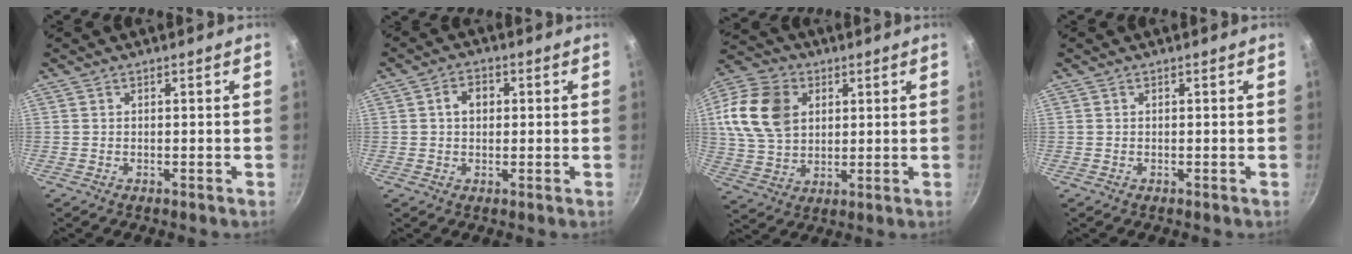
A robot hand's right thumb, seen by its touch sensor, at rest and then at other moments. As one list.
[{"total": 4.0, "force": [0.7, 3.0, 2.5], "torque": [-0.023, 0.008, 0.006]}, {"total": 16.0, "force": [4.1, 11.9, 9.9], "torque": [-0.176, -0.002, 0.076]}, {"total": 0.0}]